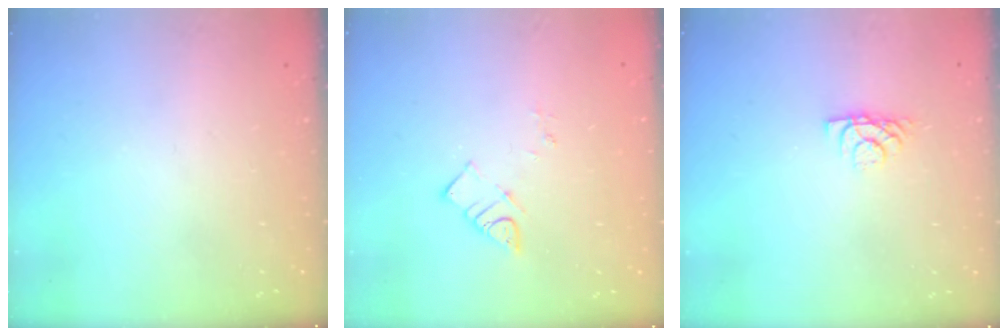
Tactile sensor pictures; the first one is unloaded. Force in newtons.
{"total": 3.5, "press": 3.5, "slide": 0.2}
{"total": 6.5, "press": 6.5, "slide": 0.6}